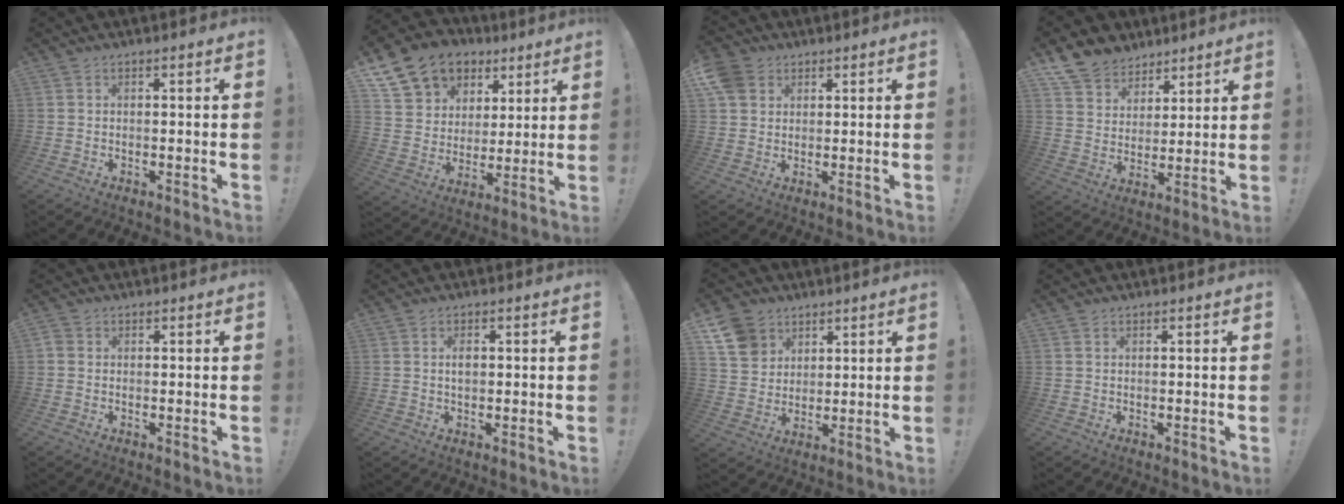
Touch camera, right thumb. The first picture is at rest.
{"total": 14.4, "force": [8.4, 10.9, 4.4], "torque": [-0.074, -0.052, 0.174]}
{"total": 6.6, "force": [3.2, 5.2, 2.4], "torque": [-0.038, -0.007, 0.066]}
{"total": 9.6, "force": [7.5, 5.8, 1.2], "torque": [-0.036, -0.056, 0.152]}
{"total": 1.5, "force": [0.0, 1.3, 0.6], "torque": [-0.014, 0.006, 0.002]}
{"total": 2.2, "force": [0.2, 1.5, 1.6], "torque": [-0.021, 0.002, -0.001]}
{"total": 11.6, "force": [5.4, 9.8, 3.0], "torque": [-0.035, -0.029, 0.111]}
{"total": 0.0}